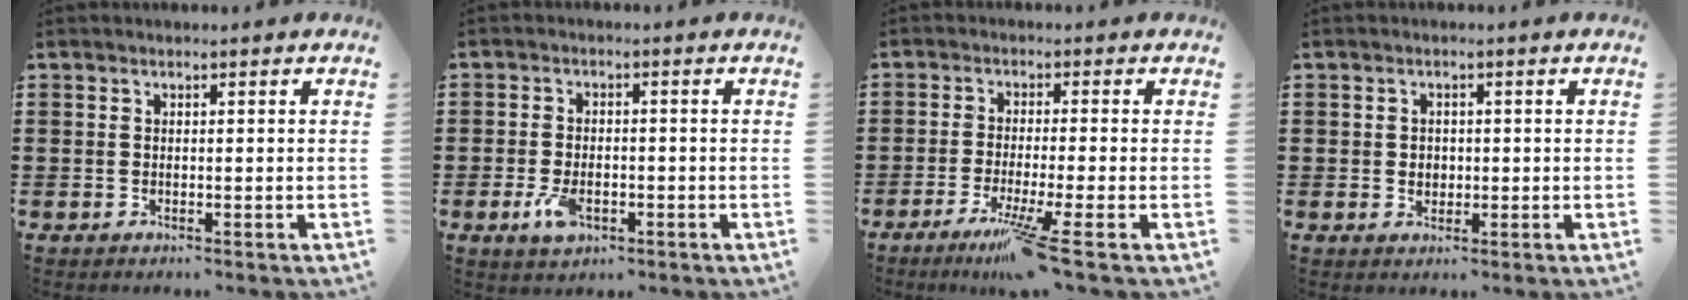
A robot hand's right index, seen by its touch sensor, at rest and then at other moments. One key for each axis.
{"total": 4.0, "fx": -1.5, "fy": 2.1, "fz": 3.0, "tx": -0.072, "ty": -0.008, "tz": -0.030}
{"total": 6.3, "fx": -3.6, "fy": -1.0, "fz": 5.1, "tx": -0.108, "ty": -0.028, "tz": -0.069}
{"total": 1.6, "fx": 0.1, "fy": 1.4, "fz": 0.7, "tx": -0.017, "ty": 0.009, "tz": -0.001}